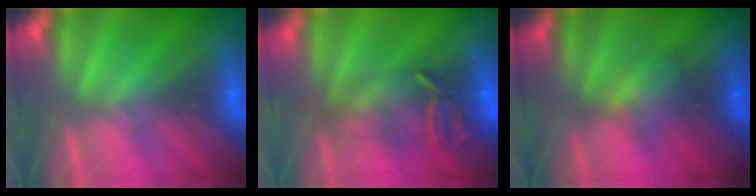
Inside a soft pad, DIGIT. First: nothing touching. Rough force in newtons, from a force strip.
{"total": 7.1}
{"total": 2.3}